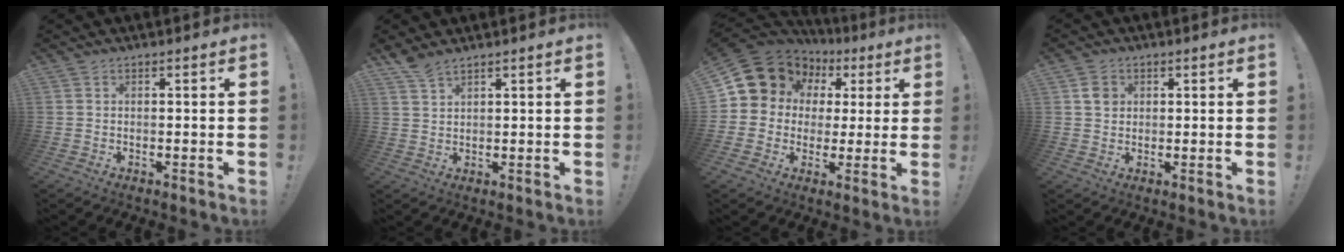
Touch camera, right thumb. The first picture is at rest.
{"total": 3.9, "force": [3.4, 0.6, 1.8], "torque": [-0.032, -0.022, 0.062]}
{"total": 11.6, "force": [4.6, 10.0, 3.7], "torque": [-0.051, -0.031, 0.099]}
{"total": 3.9, "force": [1.3, 3.5, 1.1], "torque": [0.001, -0.004, 0.022]}